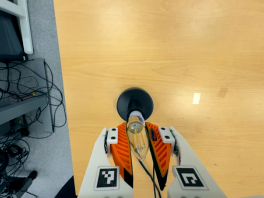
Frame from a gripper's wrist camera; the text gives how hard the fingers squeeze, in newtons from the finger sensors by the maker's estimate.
{"total": 19.4, "left": 21.1, "right": 17.8}